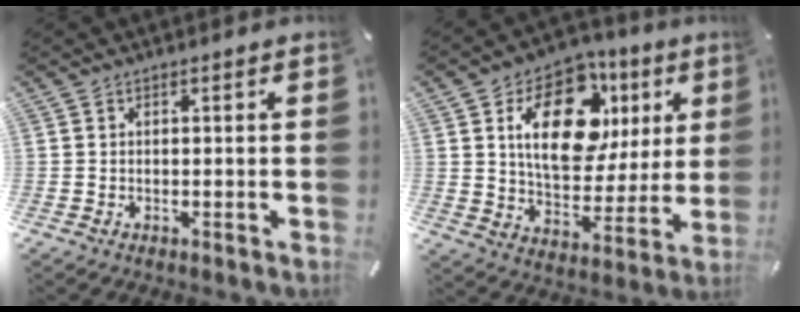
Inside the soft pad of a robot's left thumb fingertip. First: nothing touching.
{"total": 19.0, "force": [7.5, 12.1, 12.5], "torque": [-0.196, -0.013, 0.131]}